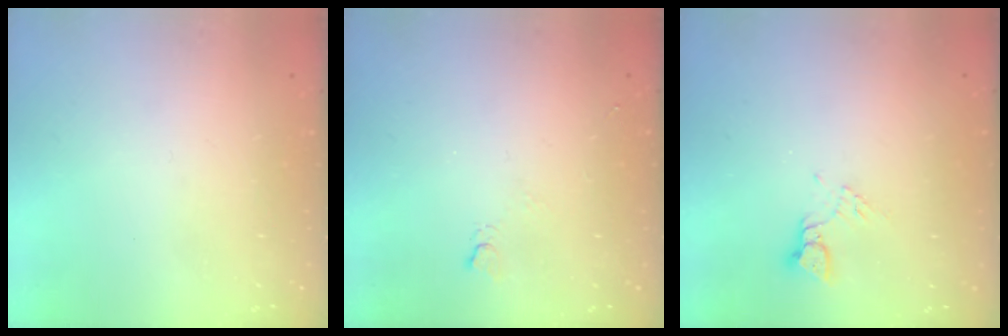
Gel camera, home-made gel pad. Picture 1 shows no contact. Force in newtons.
{"total": 2.7, "press": 2.6, "slide": 0.5}
{"total": 2.7, "press": 2.7, "slide": 0.2}